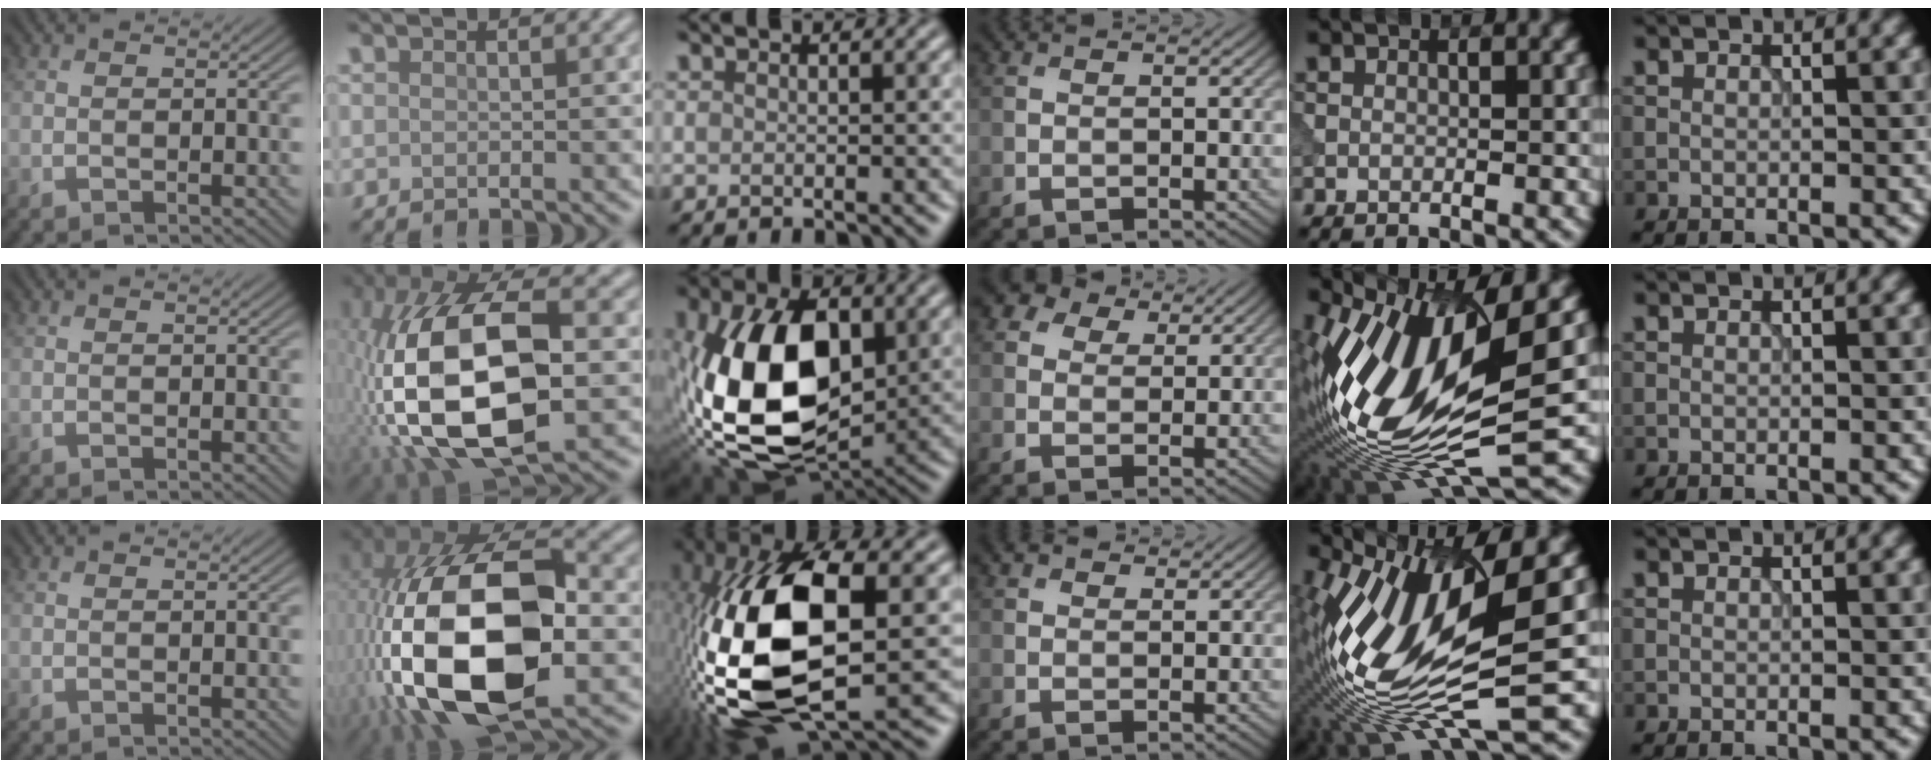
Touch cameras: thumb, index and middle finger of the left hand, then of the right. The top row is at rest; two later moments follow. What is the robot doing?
{"motion": "insert", "object": "power adapter"}